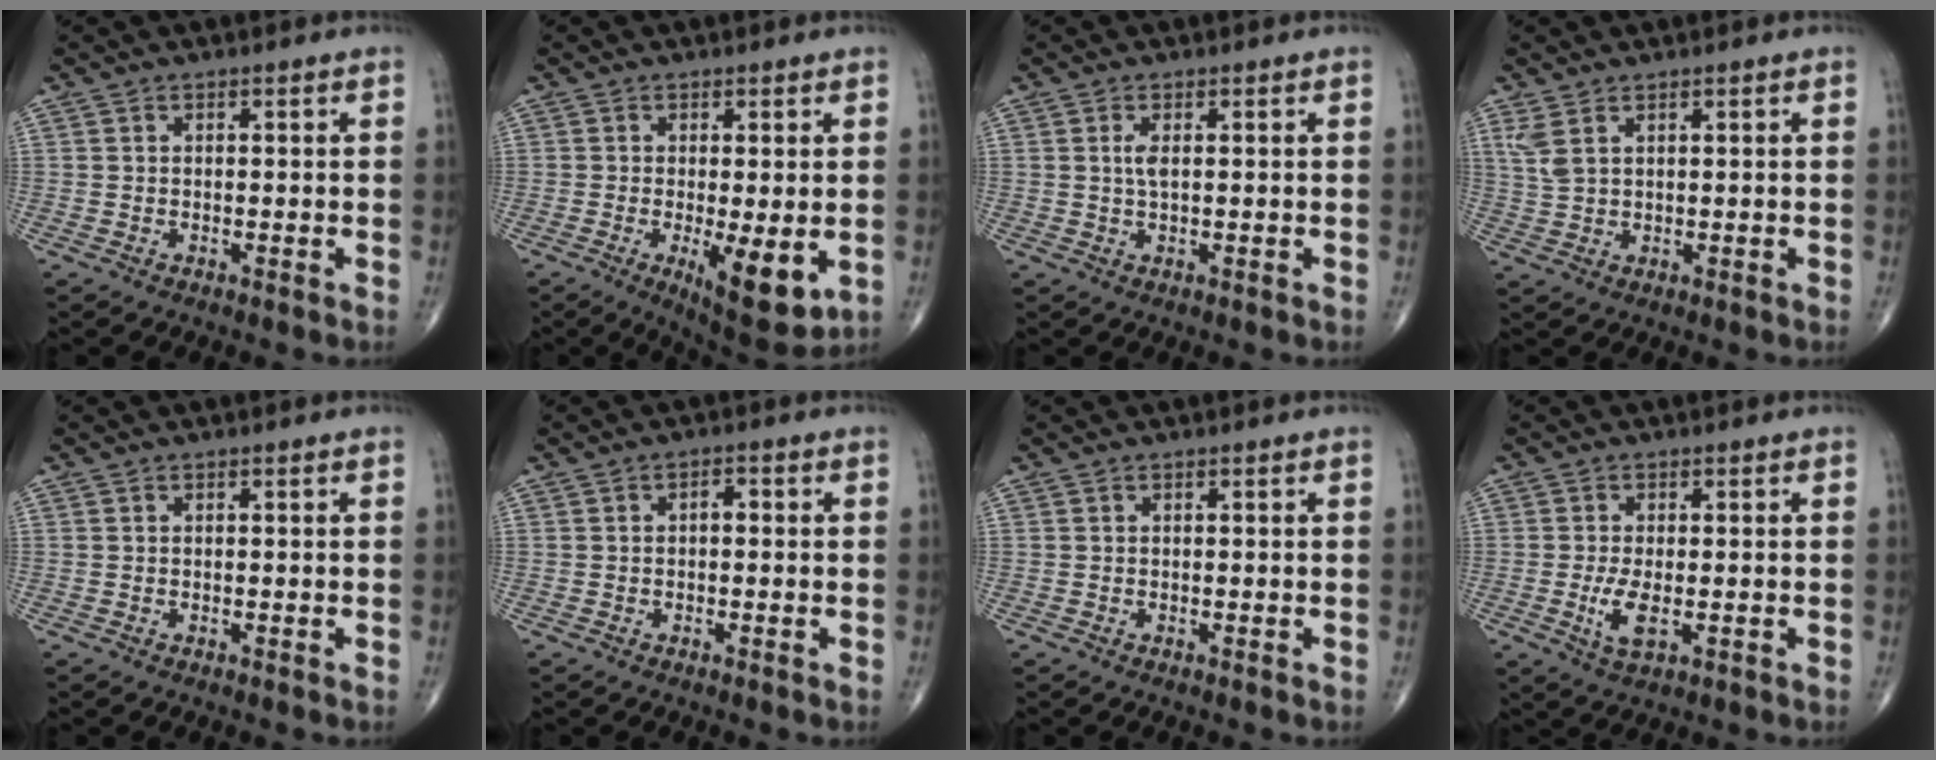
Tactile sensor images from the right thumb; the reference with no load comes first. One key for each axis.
{"total": 9.7, "fx": -2.2, "fy": 3.2, "fz": 8.9, "tx": -0.125, "ty": -0.025, "tz": -0.026}
{"total": 2.0, "fx": 0.4, "fy": 0.6, "fz": 1.9, "tx": -0.045, "ty": 0.000, "tz": 0.011}
{"total": 3.4, "fx": 1.8, "fy": 1.4, "fz": 2.6, "tx": -0.064, "ty": 0.003, "tz": 0.046}
{"total": 0.0}
{"total": 1.6, "fx": -0.1, "fy": 0.9, "fz": 1.3, "tx": -0.013, "ty": 0.007, "tz": -0.006}
{"total": 0.0}
{"total": 4.6, "fx": -1.0, "fy": 1.9, "fz": 4.1, "tx": -0.083, "ty": -0.010, "tz": -0.016}